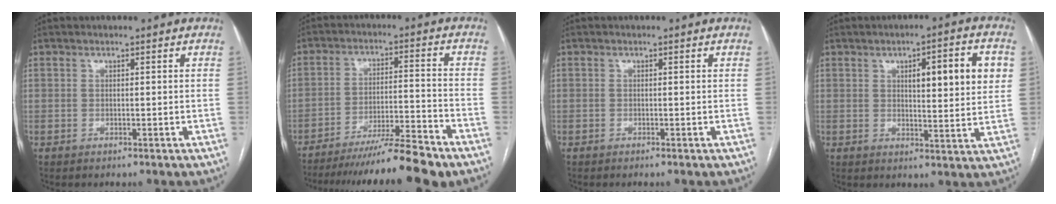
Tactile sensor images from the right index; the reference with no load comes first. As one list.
[{"total": 12.8, "force": [-10.9, -1.0, 6.6], "torque": [-0.087, -0.012, -0.175]}, {"total": 0.0}, {"total": 9.9, "force": [2.9, 1.7, 9.3], "torque": [-0.130, 0.010, 0.039]}]